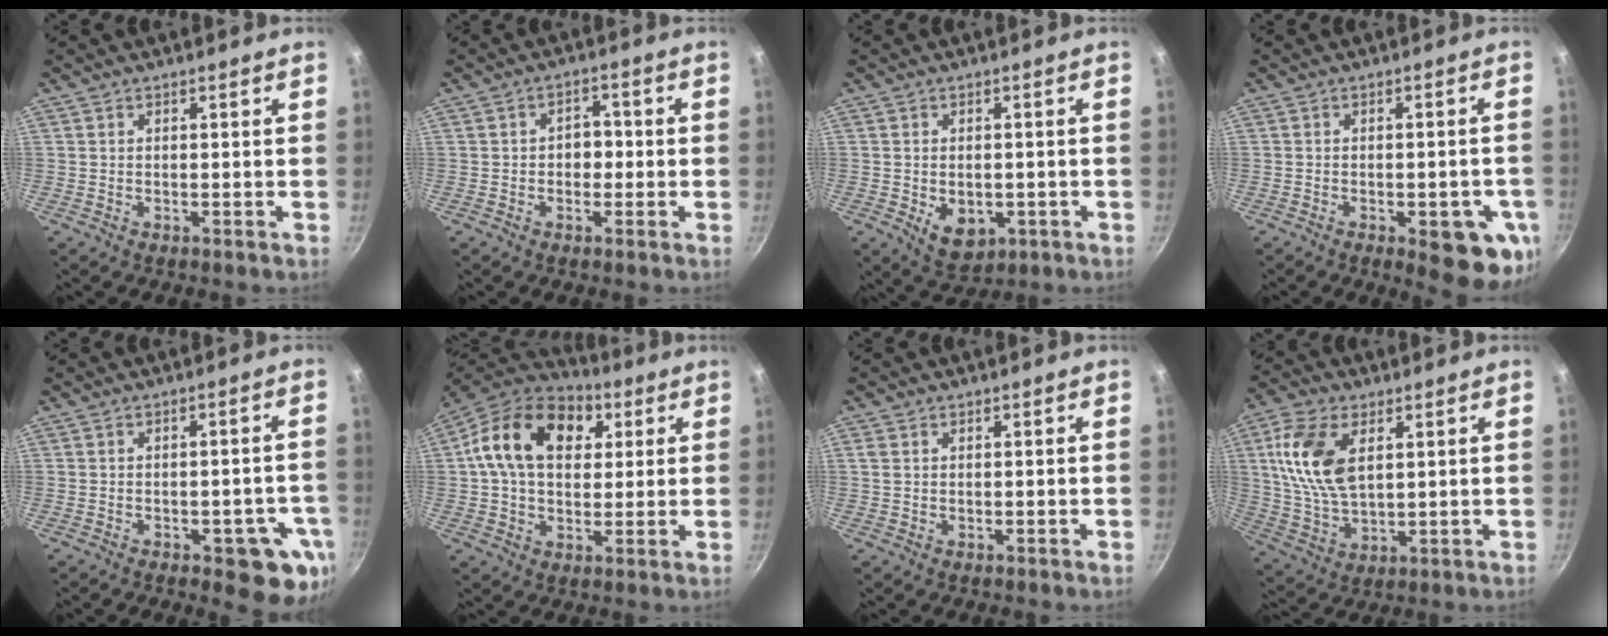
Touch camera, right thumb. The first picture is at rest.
{"total": 3.9, "force": [-0.4, 3.1, 2.4], "torque": [-0.004, 0.012, -0.010]}
{"total": 6.8, "force": [-1.4, 4.8, 4.7], "torque": [-0.054, -0.005, -0.008]}
{"total": 11.5, "force": [-4.0, 4.3, 9.9], "torque": [-0.085, 0.007, -0.047]}
{"total": 10.0, "force": [-3.7, 4.5, 8.1], "torque": [-0.053, 0.013, -0.042]}
{"total": 19.2, "force": [5.4, 13.2, 12.8], "torque": [-0.196, 0.011, 0.075]}
{"total": 1.6, "force": [0.6, 1.3, 0.9], "torque": [-0.015, 0.004, 0.012]}
{"total": 14.3, "force": [4.2, 8.0, 11.0], "torque": [-0.209, -0.010, 0.085]}